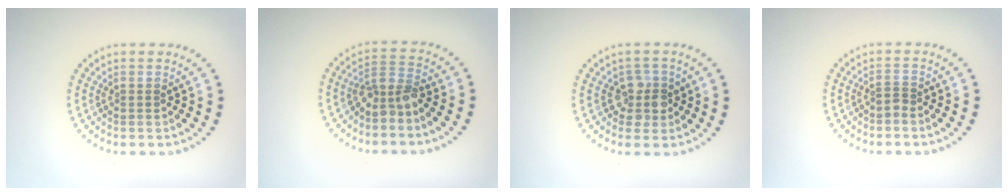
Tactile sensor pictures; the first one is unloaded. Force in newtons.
{"total": 2.5, "press": 1.9, "slide": 1.6}
{"total": 2.3, "press": 2.0, "slide": 1.1}
{"total": 0.6, "press": 0.3, "slide": 0.6}